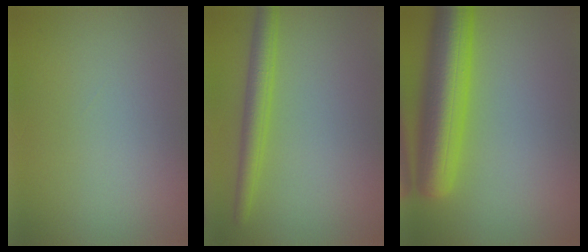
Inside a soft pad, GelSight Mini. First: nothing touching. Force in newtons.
{"total": 3.0, "press": 3.0, "slide": 0.2}
{"total": 7.7, "press": 7.7, "slide": 0.3}